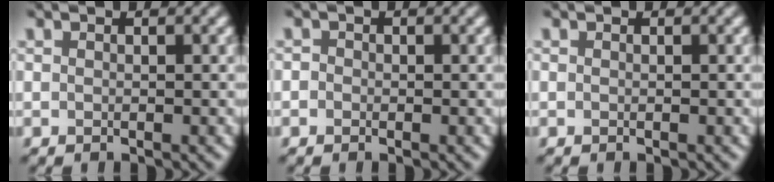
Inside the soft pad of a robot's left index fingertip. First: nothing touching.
{"total": 0.6, "force": [-0.1, 0.6, 0.2], "torque": [-0.005, 0.000, -0.008]}
{"total": 0.0}